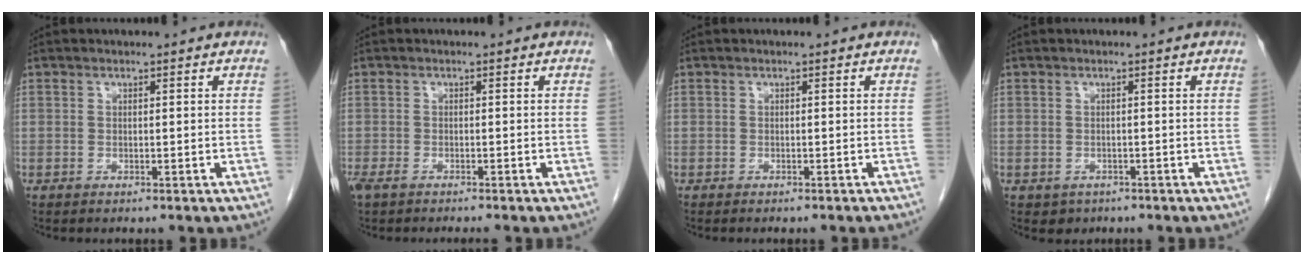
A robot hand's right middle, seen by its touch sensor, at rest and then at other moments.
{"total": 4.0, "force": [-3.2, 0.9, 2.3], "torque": [-0.039, -0.010, -0.048]}
{"total": 2.5, "force": [-2.3, 0.0, 1.0], "torque": [-0.013, 0.000, -0.028]}
{"total": 1.7, "force": [-0.9, 1.4, 0.3], "torque": [-0.006, 0.003, -0.007]}